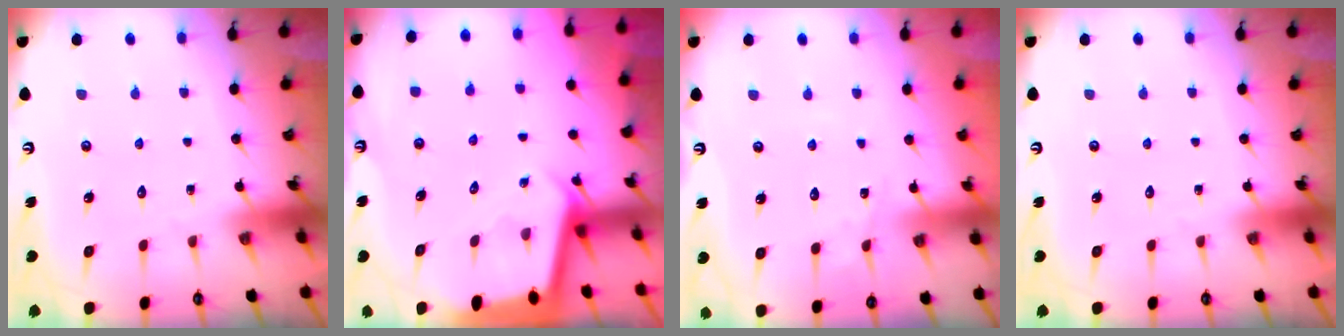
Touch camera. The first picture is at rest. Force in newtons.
{"total": 2.5, "press": 2.5, "slide": 0.1}
{"total": 2.7, "press": 2.7, "slide": 0.3}
{"total": 0.0}